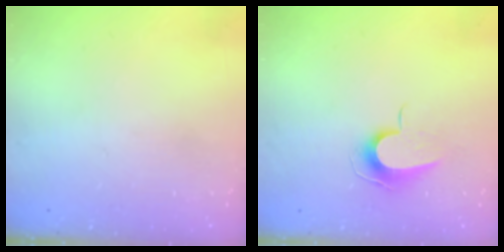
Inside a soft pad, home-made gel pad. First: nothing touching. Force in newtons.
{"total": 8.9, "press": 8.8, "slide": 0.5}